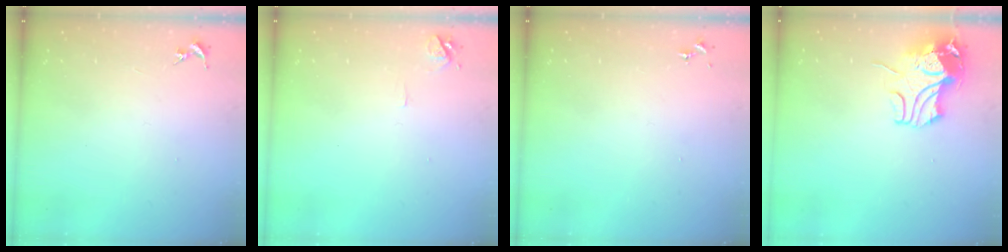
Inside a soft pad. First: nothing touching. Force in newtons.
{"total": 6.3, "press": 6.3, "slide": 0.7}
{"total": 0.0}
{"total": 11.3, "press": 11.2, "slide": 1.6}